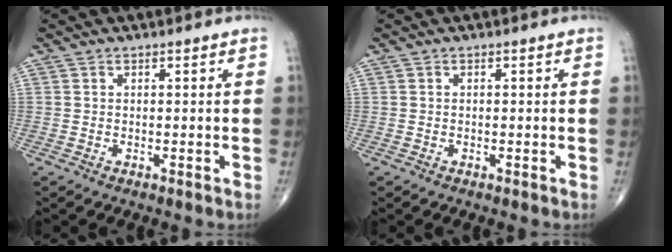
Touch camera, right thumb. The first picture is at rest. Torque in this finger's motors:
{"motor_torque": [-0.20, -0.17, -0.38, -0.28, -0.02]}